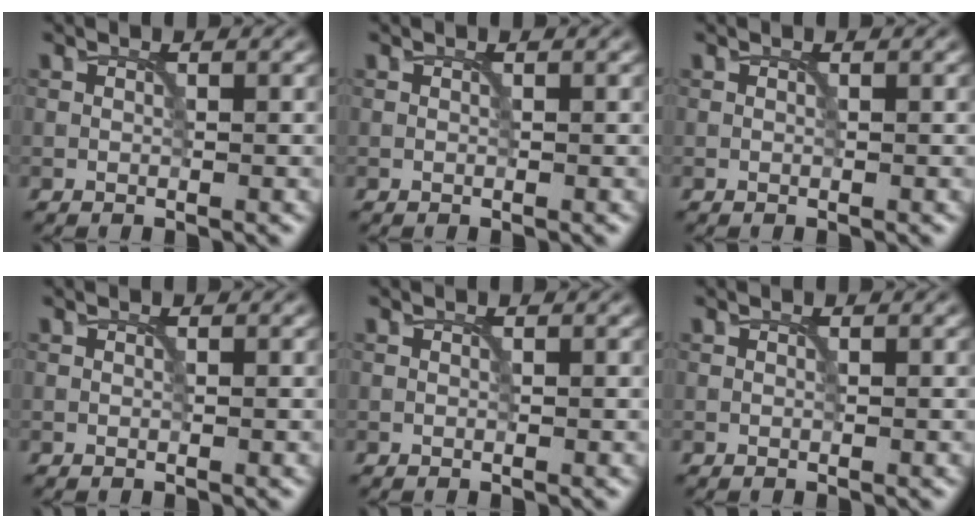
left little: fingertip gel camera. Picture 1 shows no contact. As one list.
[{"total": 0.0}, {"total": 0.0}, {"total": 0.0}, {"total": 0.0}, {"total": 0.0}]